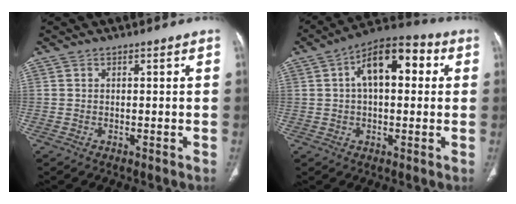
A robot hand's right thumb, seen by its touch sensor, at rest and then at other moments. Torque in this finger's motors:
{"motor_torque": [1.22, 3.78, 1.31, 0.09, 0.13]}